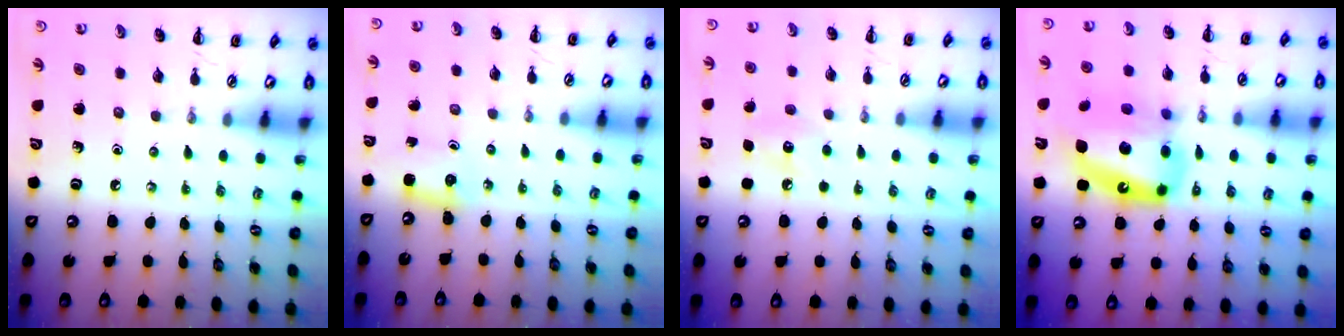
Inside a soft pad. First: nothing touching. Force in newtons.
{"total": 2.8, "press": 2.7, "slide": 0.9}
{"total": 7.6, "press": 7.3, "slide": 2.2}
{"total": 16.8, "press": 16.3, "slide": 4.2}